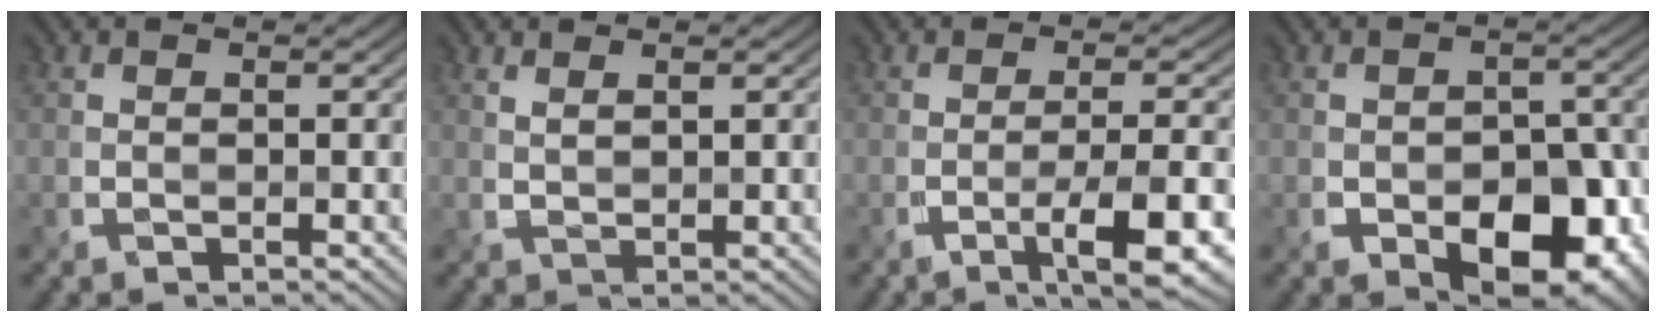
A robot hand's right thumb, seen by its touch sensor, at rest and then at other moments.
{"total": 1.2, "force": [1.0, 0.2, 0.6], "torque": [-0.012, 0.003, 0.019]}
{"total": 8.0, "force": [-3.8, 1.5, 6.9], "torque": [-0.107, 0.001, -0.055]}
{"total": 9.9, "force": [-4.3, 6.0, 6.7], "torque": [-0.101, -0.023, -0.046]}